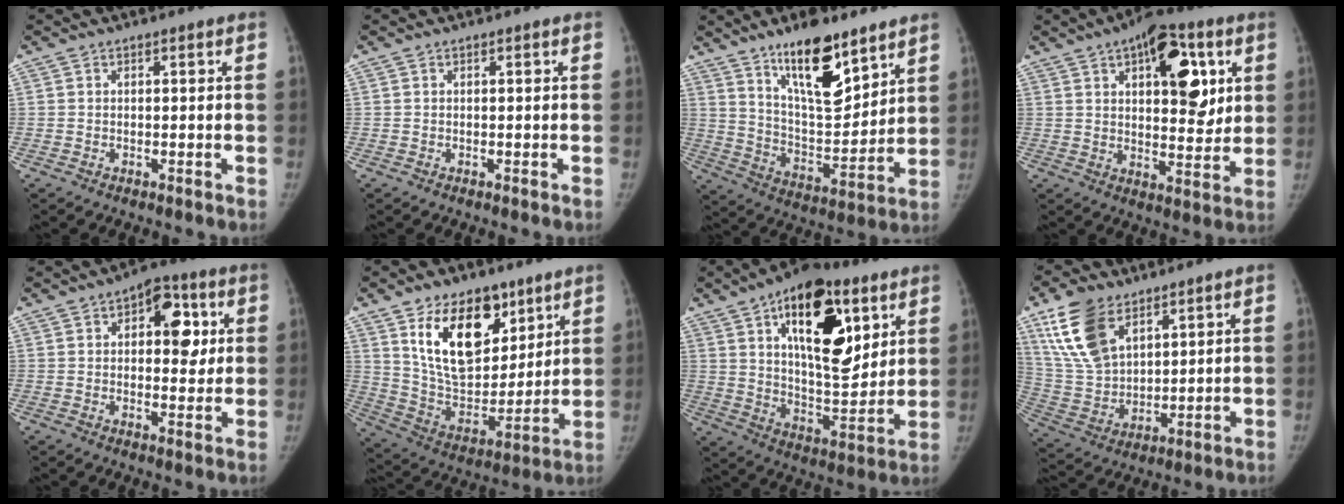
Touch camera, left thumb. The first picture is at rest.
{"total": 0.0}
{"total": 16.5, "force": [11.0, 5.8, 10.9], "torque": [-0.144, -0.076, 0.196]}
{"total": 16.6, "force": [6.1, 8.0, 13.2], "torque": [-0.136, -0.014, 0.087]}
{"total": 10.4, "force": [2.9, 5.9, 8.0], "torque": [-0.060, 0.003, 0.033]}
{"total": 19.7, "force": [10.4, 11.6, 12.1], "torque": [-0.148, -0.058, 0.194]}
{"total": 23.4, "force": [10.0, 11.4, 17.8], "torque": [-0.231, -0.040, 0.161]}
{"total": 14.8, "force": [8.5, 8.4, 8.8], "torque": [-0.155, -0.028, 0.178]}